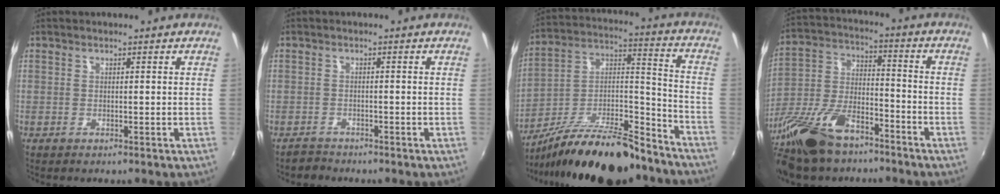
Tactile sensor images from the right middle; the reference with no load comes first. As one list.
[{"total": 2.1, "force": [-1.9, 0.9, -0.2], "torque": [-0.004, 0.002, -0.035]}, {"total": 22.1, "force": [-17.7, 6.2, 11.8], "torque": [-0.205, 0.008, -0.283]}, {"total": 18.2, "force": [-12.6, 8.1, 10.4], "torque": [-0.229, -0.009, -0.237]}]